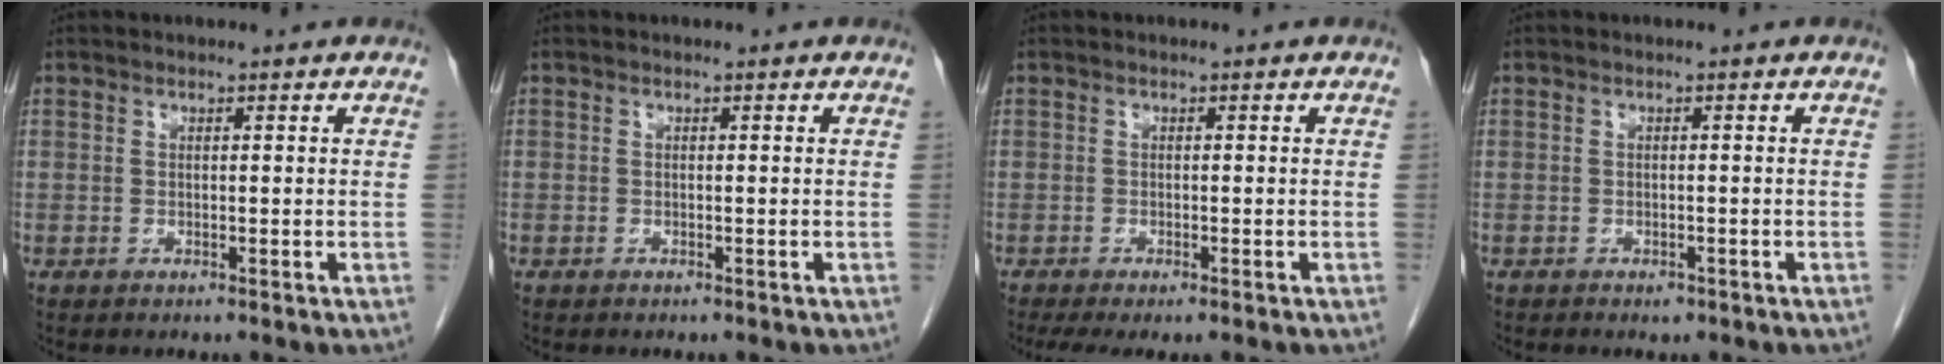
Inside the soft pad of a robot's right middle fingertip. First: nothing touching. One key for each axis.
{"total": 0.0}
{"total": 5.7, "fx": -4.4, "fy": 1.2, "fz": 3.5, "tx": -0.052, "ty": -0.016, "tz": -0.068}
{"total": 1.1, "fx": -0.8, "fy": 0.7, "fz": 0.4, "tx": -0.010, "ty": 0.002, "tz": -0.006}